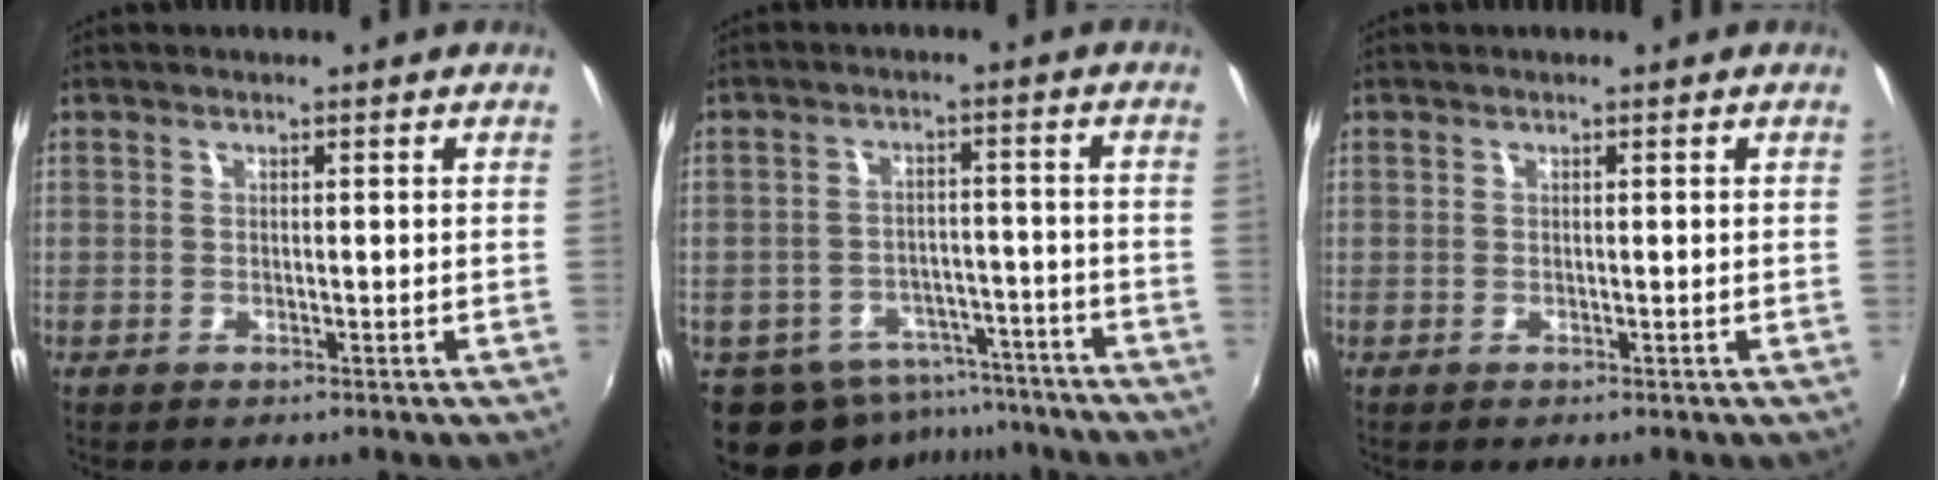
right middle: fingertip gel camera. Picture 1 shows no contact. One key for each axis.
{"total": 14.2, "fx": -10.8, "fy": 7.9, "fz": 4.7, "tx": -0.111, "ty": 0.008, "tz": -0.135}
{"total": 0.0}